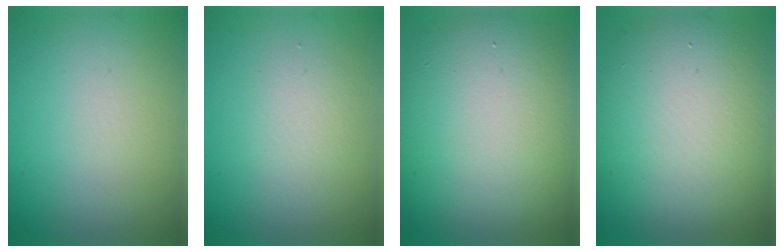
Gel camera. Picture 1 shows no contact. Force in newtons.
{"total": 1.6, "press": 1.6, "slide": 0.1}
{"total": 12.9, "press": 12.8, "slide": 1.1}
{"total": 10.9, "press": 10.8, "slide": 1.1}